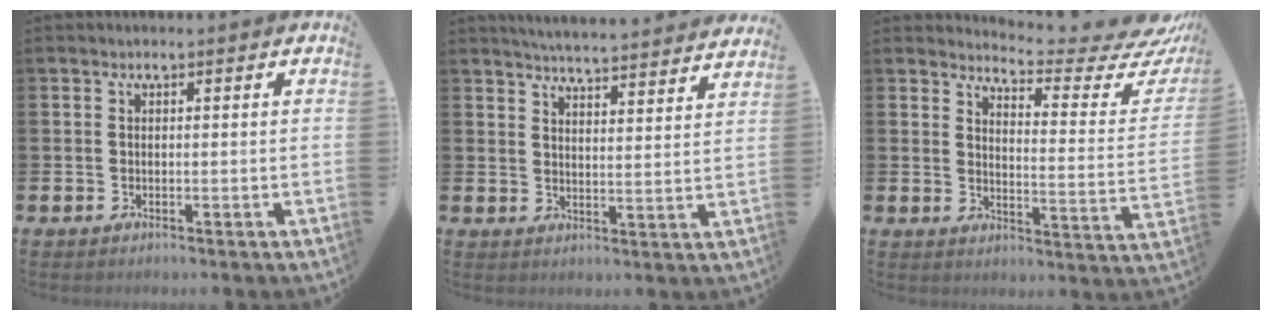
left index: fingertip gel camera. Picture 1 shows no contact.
{"total": 5.6, "force": [5.6, -0.1, 0.6], "torque": [-0.024, -0.041, 0.098]}
{"total": 6.2, "force": [5.7, 0.7, 2.4], "torque": [-0.042, -0.055, 0.088]}